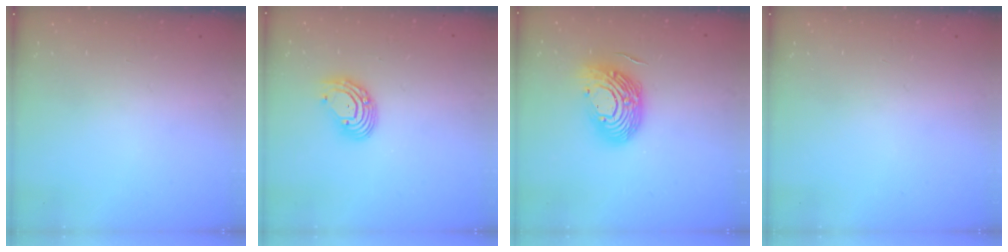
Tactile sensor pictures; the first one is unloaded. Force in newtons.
{"total": 8.3, "press": 8.2, "slide": 0.7}
{"total": 15.4, "press": 15.3, "slide": 1.4}
{"total": 0.0}